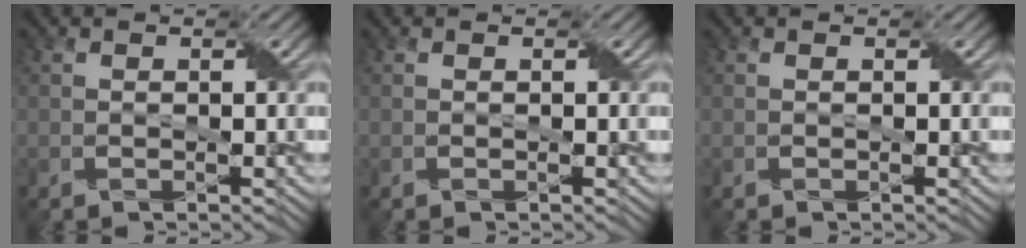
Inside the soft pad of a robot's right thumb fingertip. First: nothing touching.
{"total": 0.0}
{"total": 0.0}